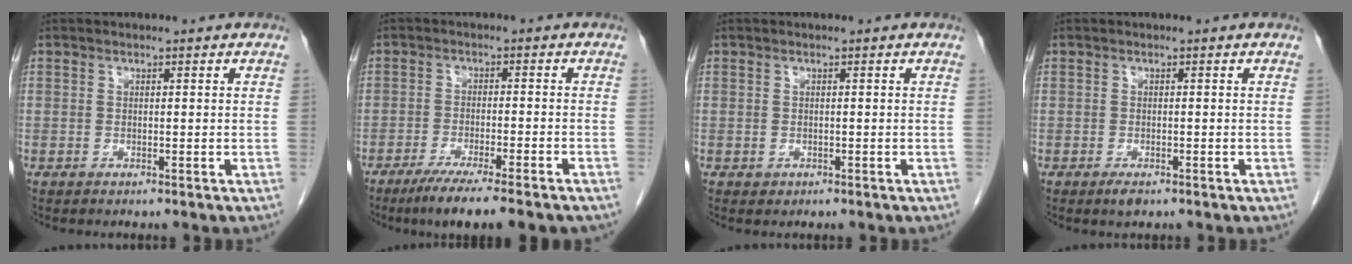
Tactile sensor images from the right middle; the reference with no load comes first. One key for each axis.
{"total": 10.0, "fx": -7.7, "fy": 0.3, "fz": 6.4, "tx": -0.087, "ty": -0.021, "tz": -0.115}
{"total": 0.6, "fx": -0.1, "fy": 0.5, "fz": 0.1, "tx": -0.002, "ty": 0.002, "tz": 0.001}
{"total": 1.4, "fx": -0.9, "fy": 0.5, "fz": 0.9, "tx": -0.016, "ty": -0.002, "tz": -0.011}